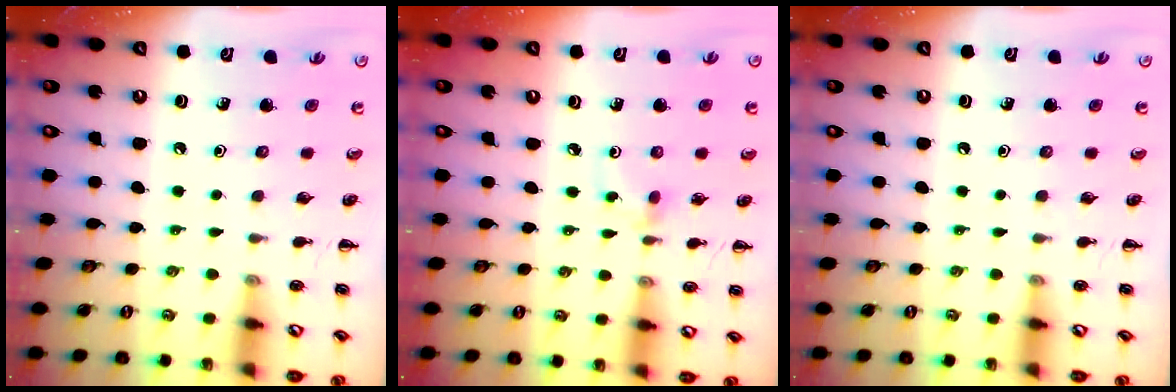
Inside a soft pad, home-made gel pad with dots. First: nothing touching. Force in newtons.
{"total": 2.6, "press": 2.4, "slide": 1.0}
{"total": 0.0}